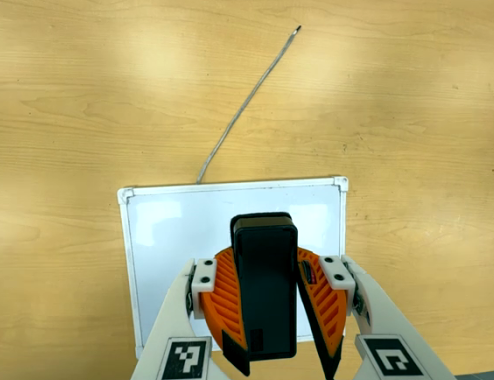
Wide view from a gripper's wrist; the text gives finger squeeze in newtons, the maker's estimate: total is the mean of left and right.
{"total": 8.9, "left": 9.2, "right": 8.7}